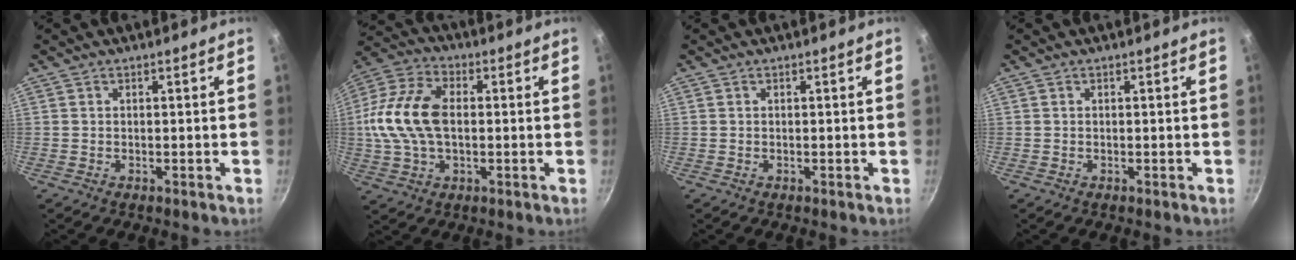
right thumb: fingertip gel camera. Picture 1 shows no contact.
{"total": 15.3, "force": [0.4, 9.6, 12.0], "torque": [-0.225, 0.026, -0.007]}
{"total": 0.0}
{"total": 0.0}